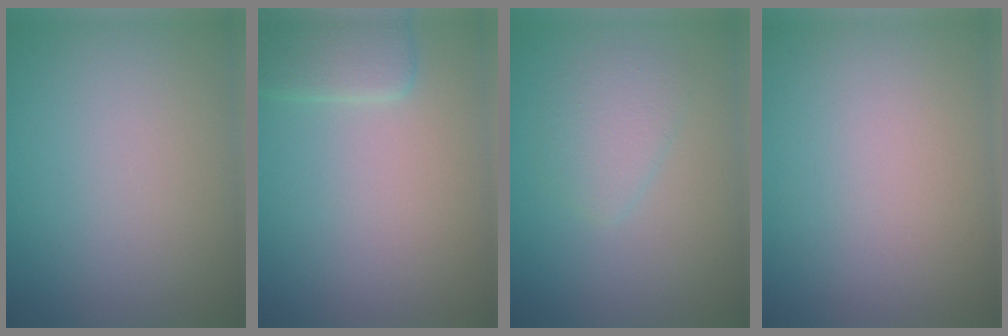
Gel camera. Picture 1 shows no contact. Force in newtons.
{"total": 2.5, "press": 2.5, "slide": 0.2}
{"total": 2.1, "press": 2.1, "slide": 0.1}
{"total": 0.0}